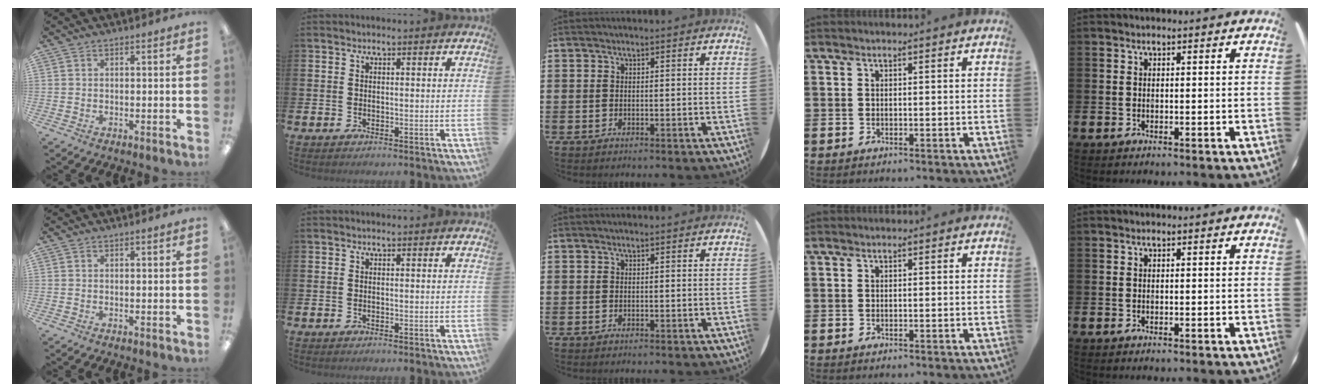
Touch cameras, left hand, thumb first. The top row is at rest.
{}